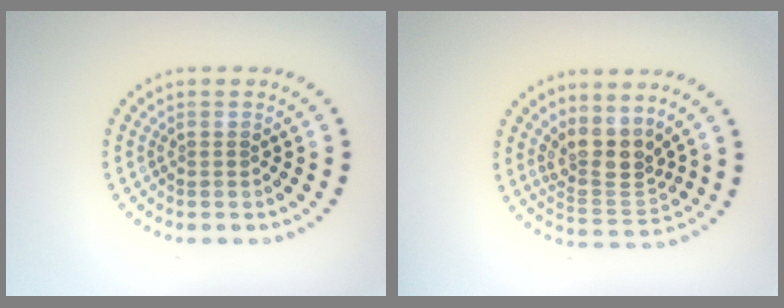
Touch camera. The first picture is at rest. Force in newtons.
{"total": 3.7, "press": 2.8, "slide": 2.4}